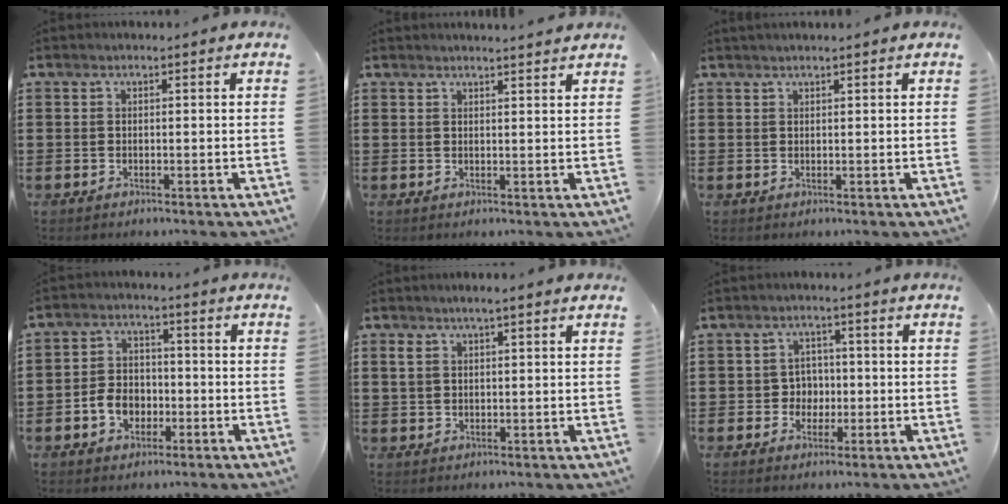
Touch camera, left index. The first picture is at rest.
{"total": 1.9, "force": [1.8, -0.3, 0.4], "torque": [-0.011, -0.002, 0.035]}
{"total": 0.9, "force": [0.8, -0.1, 0.4], "torque": [-0.008, -0.002, 0.016]}
{"total": 5.3, "force": [-2.0, 3.9, 3.0], "torque": [-0.066, 0.008, -0.039]}
{"total": 2.5, "force": [1.3, 0.8, 1.9], "torque": [-0.040, 0.004, 0.023]}
{"total": 3.5, "force": [-0.5, 3.3, 1.3], "torque": [-0.031, 0.002, -0.015]}